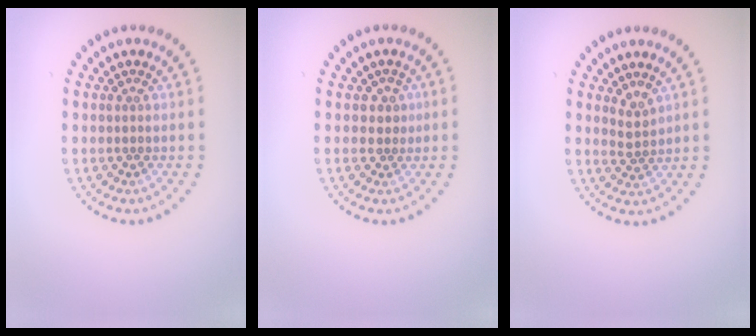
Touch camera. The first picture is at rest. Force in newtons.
{"total": 1.4, "press": 1.2, "slide": 0.8}
{"total": 1.7, "press": 1.2, "slide": 1.2}